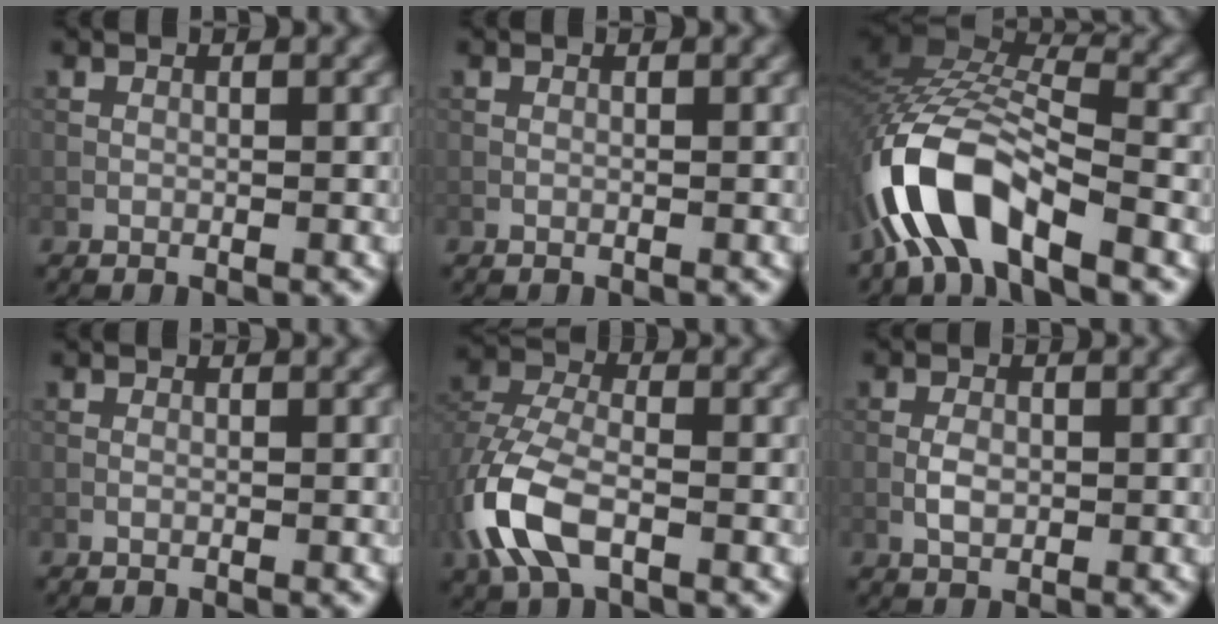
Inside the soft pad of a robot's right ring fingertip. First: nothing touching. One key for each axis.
{"total": 0.0}
{"total": 11.3, "fx": -5.7, "fy": 4.4, "fz": 8.7, "tx": -0.170, "ty": 0.013, "tz": -0.119}
{"total": 0.0}
{"total": 8.1, "fx": -3.0, "fy": 4.5, "fz": 6.0, "tx": -0.154, "ty": -0.002, "tz": -0.073}
{"total": 2.0, "fx": -0.5, "fy": 1.2, "fz": 1.5, "tx": -0.029, "ty": 0.002, "tz": -0.011}